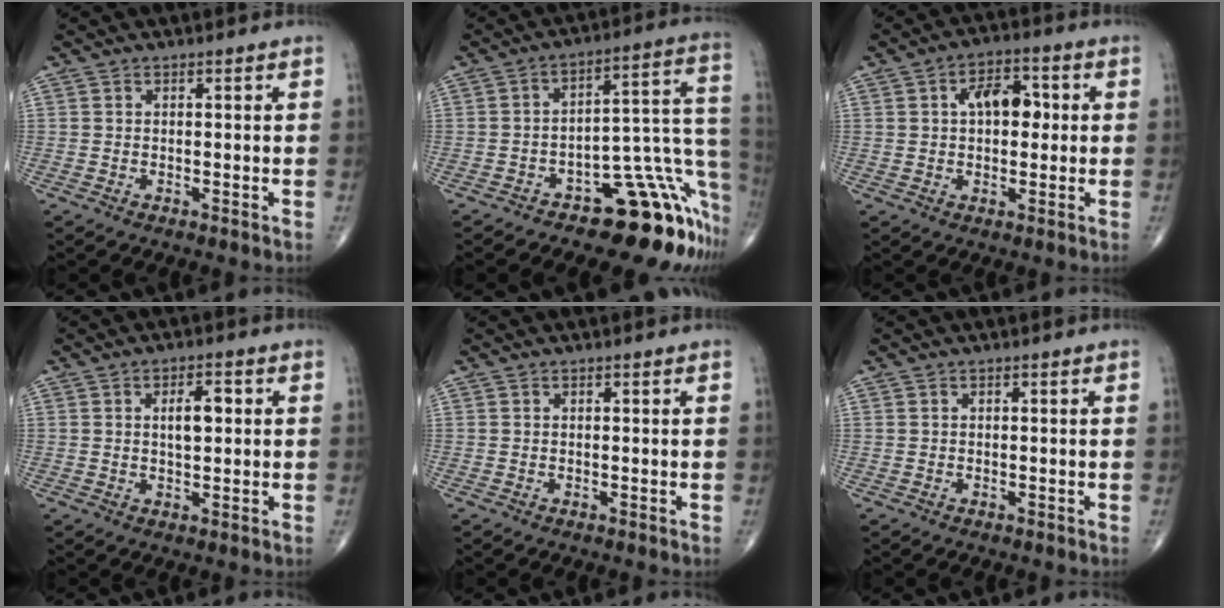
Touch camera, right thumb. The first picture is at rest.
{"total": 18.4, "force": [-10.9, 7.3, 12.9], "torque": [-0.053, 0.125, -0.149]}
{"total": 8.2, "force": [1.4, 4.9, 6.4], "torque": [-0.076, 0.016, 0.016]}
{"total": 4.6, "force": [0.8, 2.1, 4.0], "torque": [-0.061, 0.003, 0.012]}
{"total": 0.0}
{"total": 0.0}